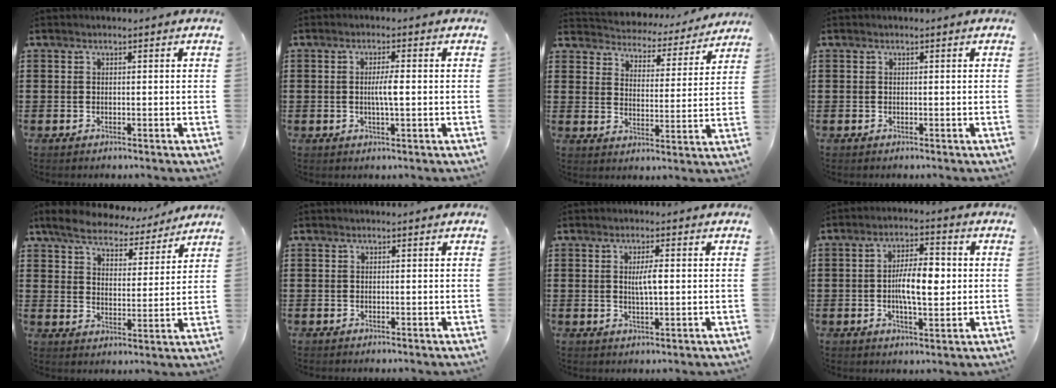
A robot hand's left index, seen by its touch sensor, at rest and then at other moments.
{"total": 3.2, "force": [-0.1, 0.4, 3.1], "torque": [-0.058, -0.002, -0.004]}
{"total": 3.7, "force": [3.7, 0.4, -0.2], "torque": [-0.022, -0.036, 0.057]}
{"total": 0.0}
{"total": 6.4, "force": [6.0, 1.8, 1.4], "torque": [-0.061, -0.033, 0.105]}
{"total": 0.0}
{"total": 3.4, "force": [0.4, 0.8, 3.3], "torque": [-0.064, 0.001, 0.004]}
{"total": 7.6, "force": [-0.2, 2.9, 7.1], "torque": [-0.112, 0.003, -0.008]}